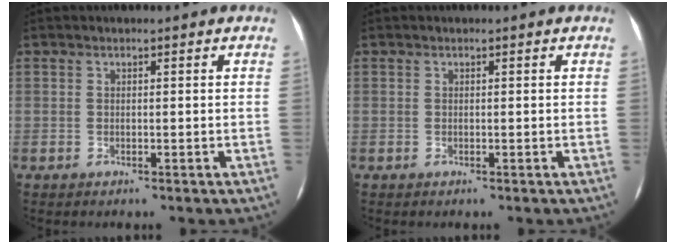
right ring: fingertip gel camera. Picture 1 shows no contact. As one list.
[{"total": 0.0}]